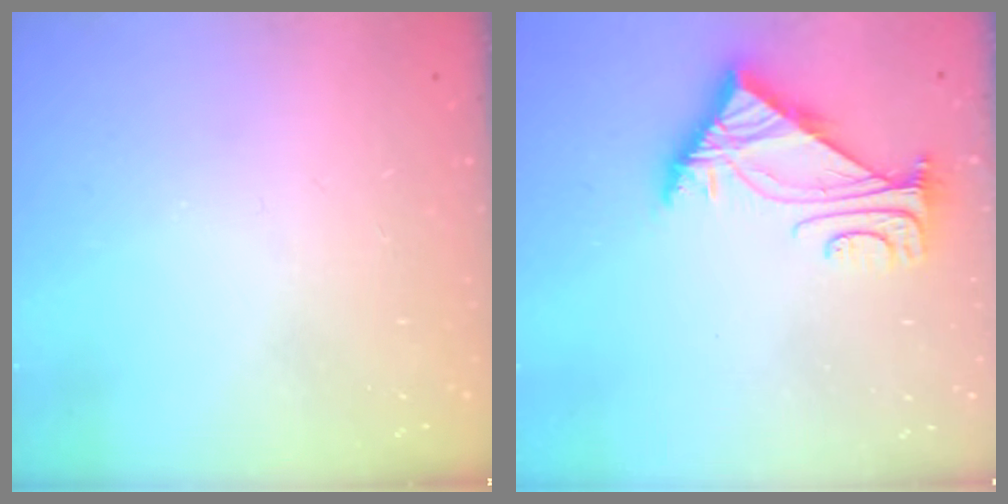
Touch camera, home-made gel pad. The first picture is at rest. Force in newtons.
{"total": 5.4, "press": 5.3, "slide": 0.9}